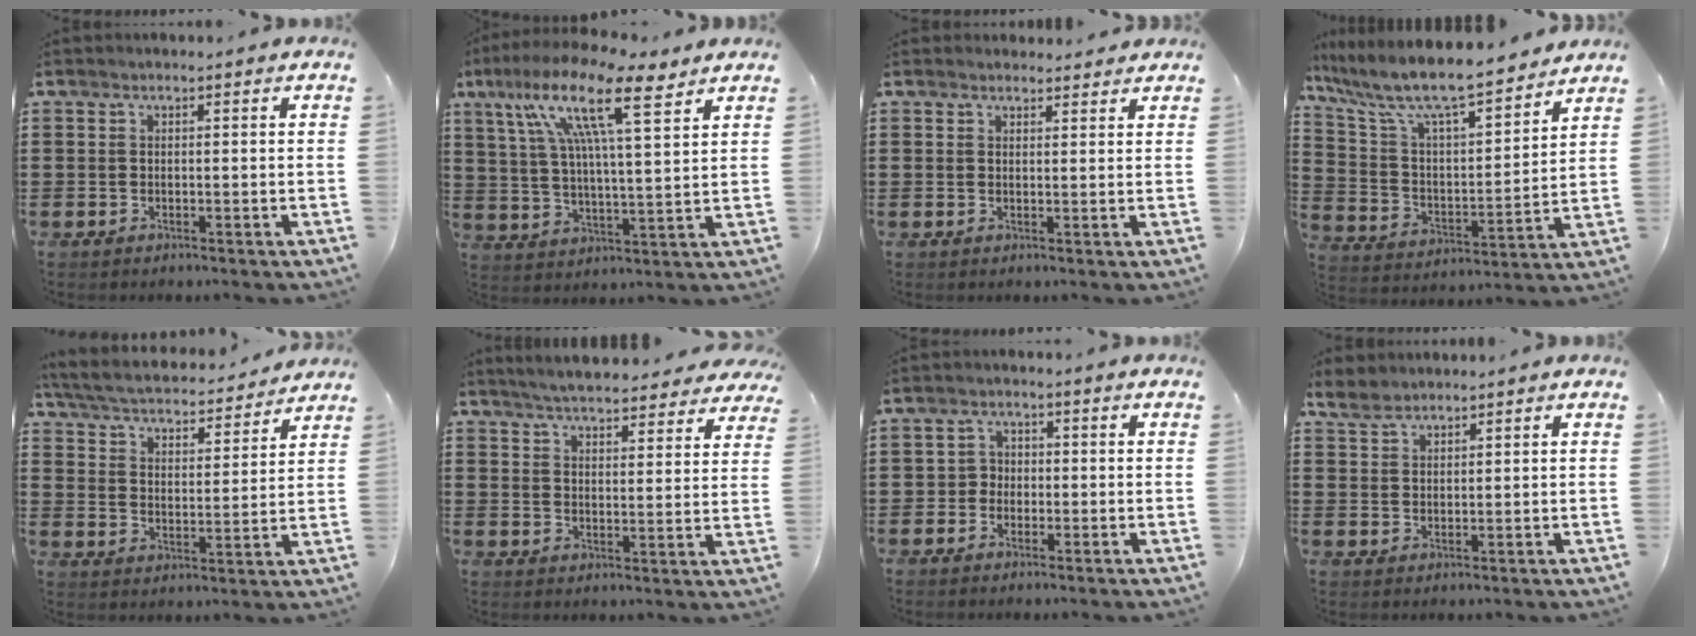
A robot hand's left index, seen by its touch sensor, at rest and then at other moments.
{"total": 14.8, "force": [9.1, 2.9, 11.3], "torque": [-0.214, -0.030, 0.149]}
{"total": 1.9, "force": [1.8, 0.4, 0.0], "torque": [-0.005, 0.000, 0.036]}
{"total": 8.9, "force": [7.7, 1.2, 4.4], "torque": [-0.120, -0.055, 0.126]}
{"total": 4.1, "force": [4.0, 0.2, 1.1], "torque": [-0.045, -0.030, 0.060]}
{"total": 5.3, "force": [5.2, -0.1, 1.1], "torque": [-0.044, -0.027, 0.091]}
{"total": 2.2, "force": [-0.7, 2.0, 0.5], "torque": [-0.019, 0.007, -0.019]}
{"total": 3.0, "force": [2.6, 1.3, 0.8], "torque": [-0.024, 0.003, 0.049]}